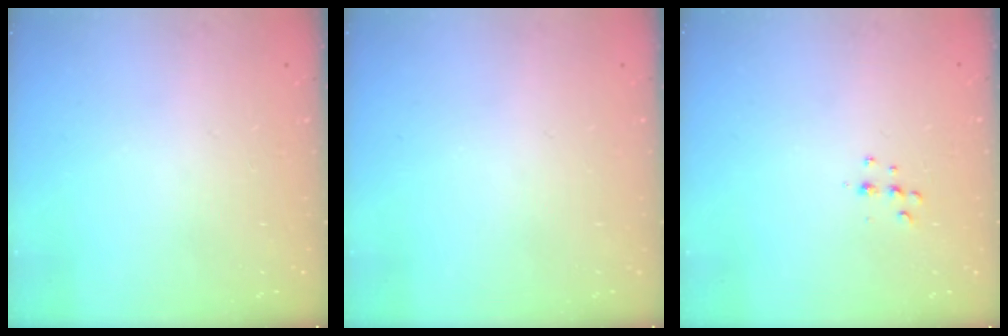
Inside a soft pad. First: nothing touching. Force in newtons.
{"total": 0.0}
{"total": 5.1, "press": 5.0, "slide": 0.8}